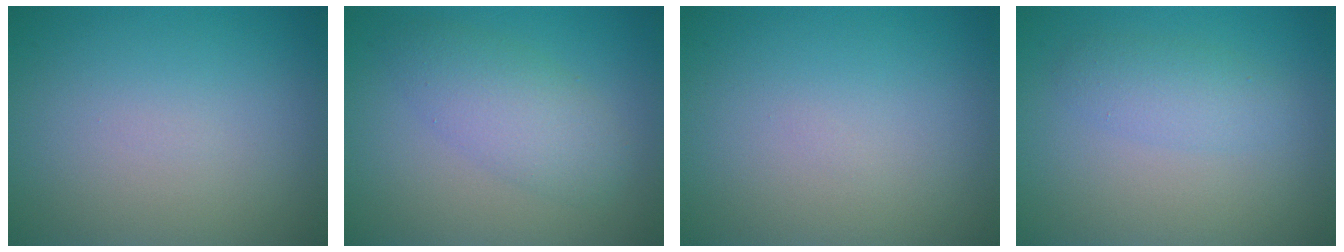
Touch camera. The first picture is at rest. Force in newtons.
{"total": 3.8, "press": 3.8, "slide": 0.1}
{"total": 0.0}
{"total": 2.2, "press": 2.2, "slide": 0.1}